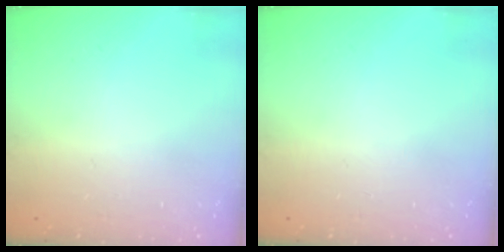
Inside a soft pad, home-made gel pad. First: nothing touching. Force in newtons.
{"total": 0.0}